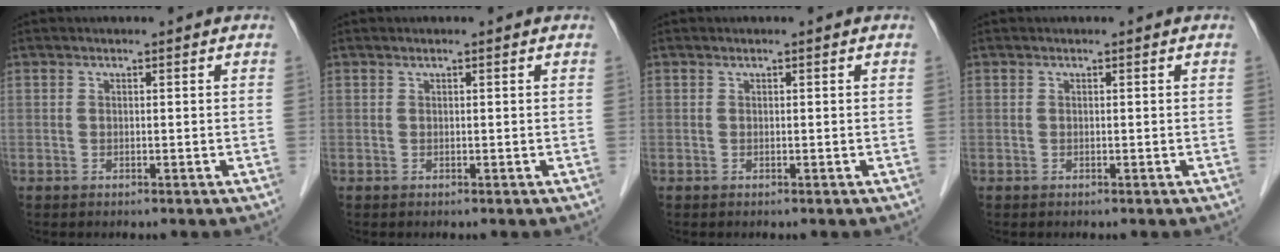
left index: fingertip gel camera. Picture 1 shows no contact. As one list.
[{"total": 0.0}, {"total": 0.0}, {"total": 0.0}]